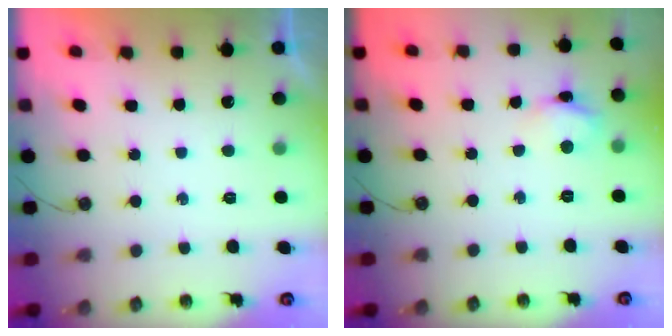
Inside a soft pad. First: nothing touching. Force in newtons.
{"total": 5.6, "press": 5.6, "slide": 0.5}